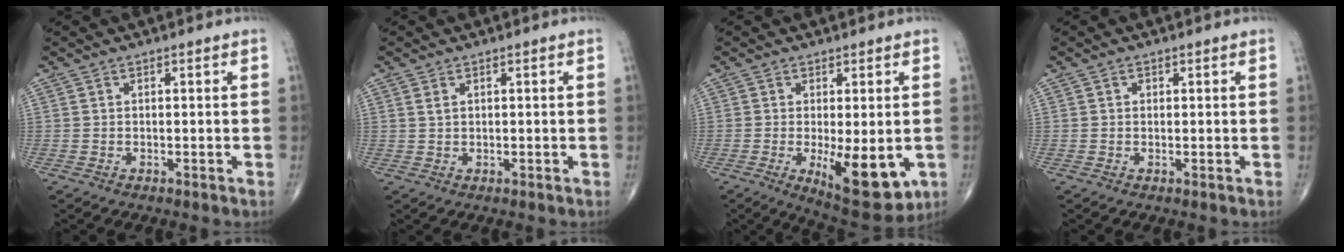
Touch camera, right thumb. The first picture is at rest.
{"total": 1.1, "force": [0.6, 0.6, 0.7], "torque": [-0.014, 0.002, 0.014]}
{"total": 11.6, "force": [-2.7, 4.3, 10.4], "torque": [-0.136, -0.024, -0.026]}
{"total": 0.7, "force": [0.3, 0.6, 0.3], "torque": [-0.001, 0.000, 0.004]}